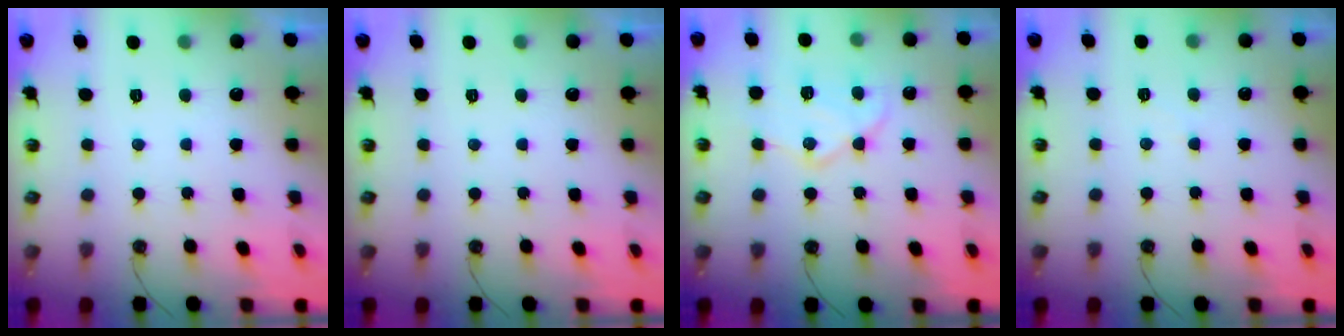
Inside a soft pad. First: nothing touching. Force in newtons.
{"total": 0.0}
{"total": 13.9, "press": 13.8, "slide": 1.0}
{"total": 3.4, "press": 3.4, "slide": 0.7}